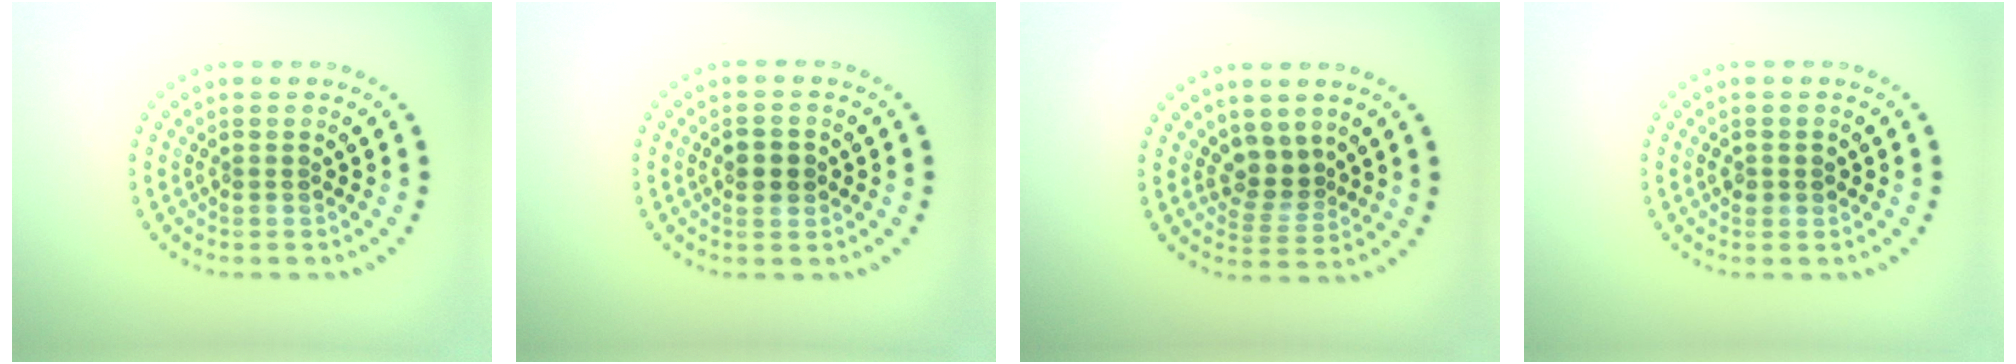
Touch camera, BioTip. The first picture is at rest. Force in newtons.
{"total": 1.9, "press": 1.9, "slide": 0.2}
{"total": 2.5, "press": 1.8, "slide": 1.7}
{"total": 1.1, "press": 1.0, "slide": 0.4}